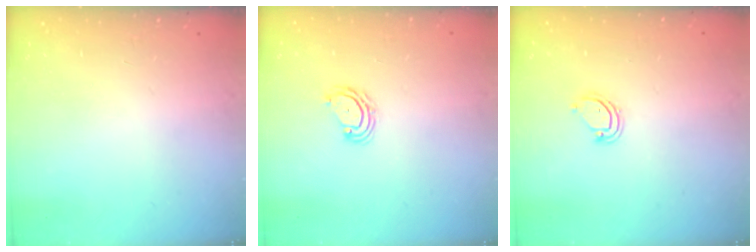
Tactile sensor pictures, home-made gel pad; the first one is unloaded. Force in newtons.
{"total": 5.0, "press": 5.0, "slide": 0.4}
{"total": 3.1, "press": 3.1, "slide": 0.2}